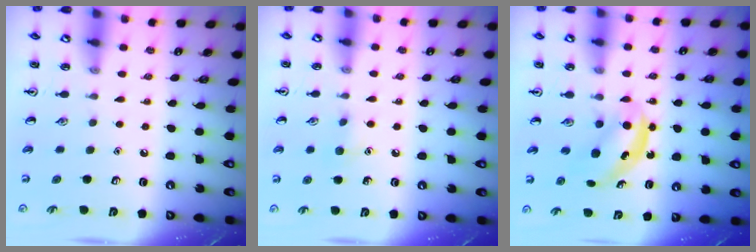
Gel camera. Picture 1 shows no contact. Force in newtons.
{"total": 6.2, "press": 6.0, "slide": 1.7}
{"total": 4.9, "press": 4.9, "slide": 0.7}